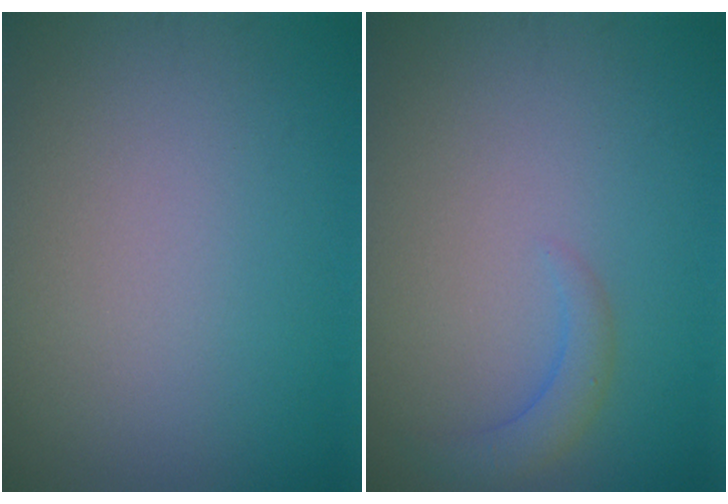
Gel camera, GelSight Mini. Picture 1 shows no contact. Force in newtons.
{"total": 1.8, "press": 1.8, "slide": 0.3}